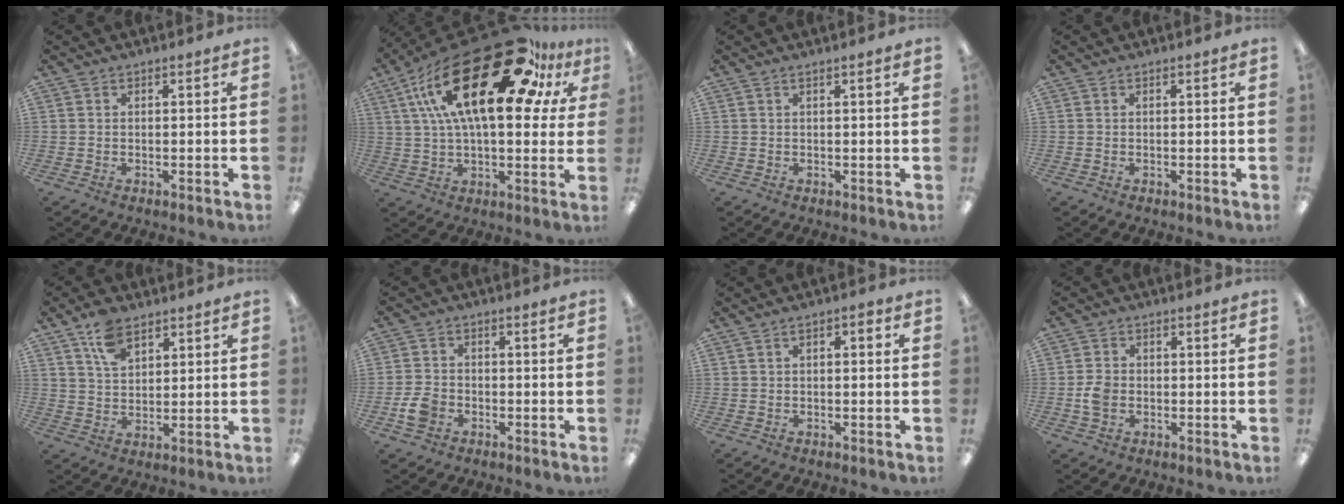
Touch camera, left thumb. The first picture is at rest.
{"total": 30.0, "force": [14.8, 12.1, 23.1], "torque": [-0.407, -0.078, 0.243]}
{"total": 0.8, "force": [0.5, -0.1, 0.7], "torque": [-0.013, -0.001, 0.008]}
{"total": 0.0}
{"total": 8.2, "force": [5.1, 4.9, 4.2], "torque": [-0.082, -0.005, 0.096]}
{"total": 5.4, "force": [-2.2, 4.2, 2.7], "torque": [-0.060, 0.009, -0.040]}
{"total": 1.6, "force": [0.0, 1.0, 1.3], "torque": [-0.023, 0.007, -0.002]}
{"total": 4.4, "force": [-0.8, 3.5, 2.6], "torque": [-0.043, 0.003, -0.017]}